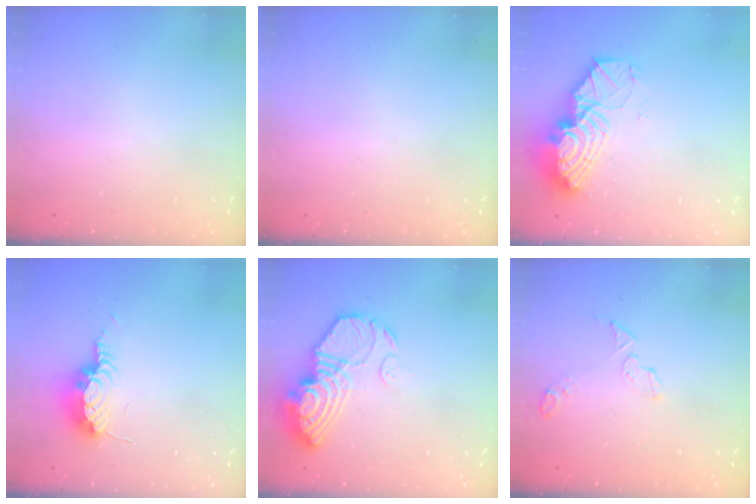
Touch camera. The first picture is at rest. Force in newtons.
{"total": 0.0}
{"total": 15.1, "press": 15.0, "slide": 1.5}
{"total": 8.0, "press": 7.8, "slide": 1.8}
{"total": 15.6, "press": 15.5, "slide": 1.8}
{"total": 11.5, "press": 5.4, "slide": 10.1}